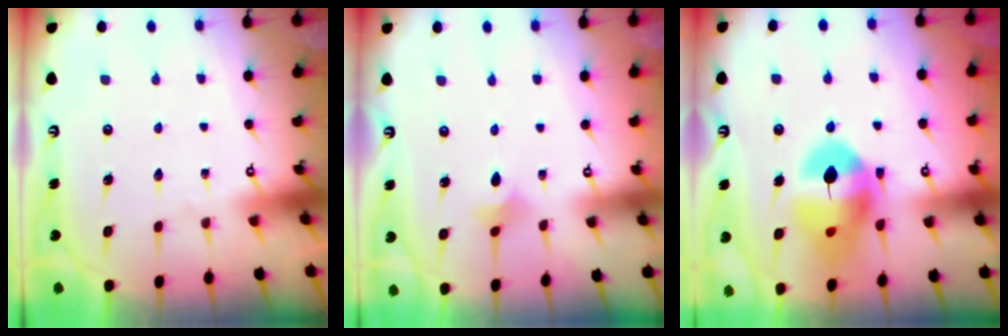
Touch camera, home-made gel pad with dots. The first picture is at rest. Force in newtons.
{"total": 4.1, "press": 4.1, "slide": 0.7}
{"total": 14.0, "press": 13.9, "slide": 1.7}